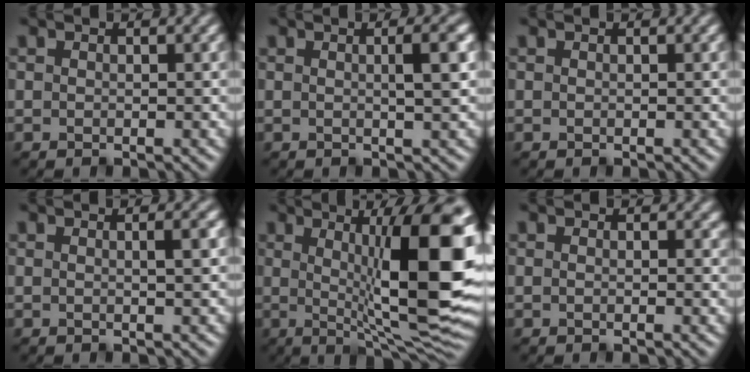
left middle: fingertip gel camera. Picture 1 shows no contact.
{"total": 2.7, "force": [0.4, 0.5, 2.6], "torque": [-0.029, 0.007, 0.001]}
{"total": 0.0}
{"total": 1.4, "force": [0.2, 0.3, 1.4], "torque": [-0.016, 0.005, -0.001]}
{"total": 14.7, "force": [2.0, 3.5, 14.1], "torque": [-0.174, -0.002, 0.035]}
{"total": 0.9, "force": [0.2, 0.6, 0.6], "torque": [-0.008, -0.004, 0.001]}